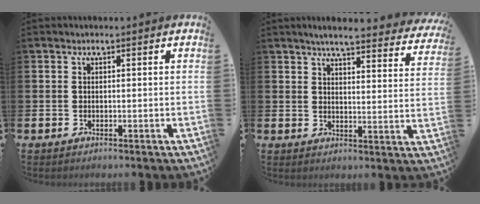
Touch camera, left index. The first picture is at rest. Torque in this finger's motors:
{"motor_torque": [0.95, -1.19, 0.58, 0.15]}